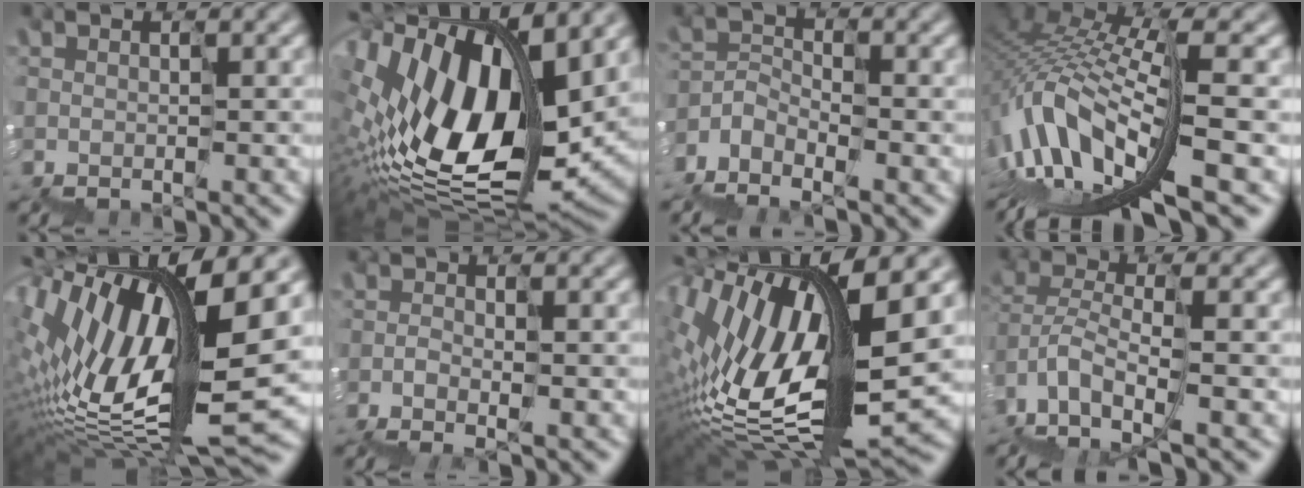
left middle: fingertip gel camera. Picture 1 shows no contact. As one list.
[{"total": 16.1, "force": [5.1, 8.6, 12.6], "torque": [-0.248, 0.027, 0.085]}, {"total": 2.9, "force": [-2.7, 1.2, 0.0], "torque": [-0.014, 0.007, -0.052]}, {"total": 10.7, "force": [-3.0, 3.6, 9.7], "torque": [-0.230, 0.017, -0.035]}, {"total": 14.9, "force": [3.2, 5.8, 13.4], "torque": [-0.265, 0.020, 0.060]}, {"total": 1.1, "force": [-0.7, 0.3, 0.8], "torque": [-0.028, 0.001, -0.016]}, {"total": 15.1, "force": [2.9, 5.8, 13.6], "torque": [-0.266, 0.015, 0.058]}, {"total": 4.1, "force": [-0.5, 3.0, 2.8], "torque": [-0.055, 0.015, -0.012]}]